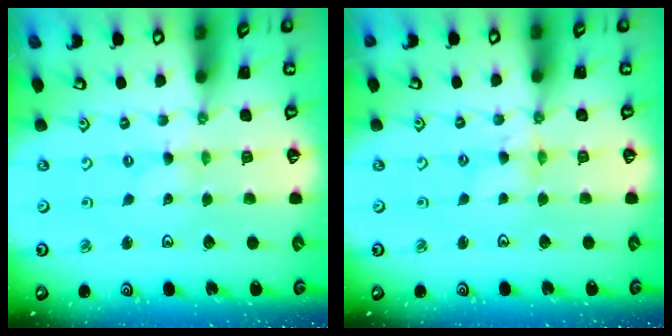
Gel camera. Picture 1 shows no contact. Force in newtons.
{"total": 3.3, "press": 3.3, "slide": 0.3}